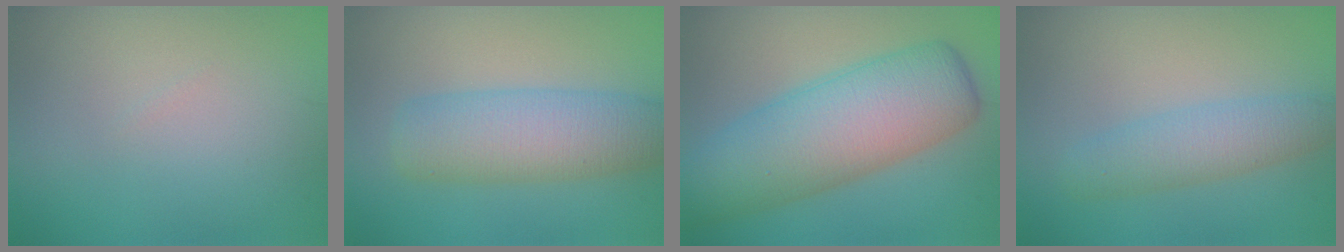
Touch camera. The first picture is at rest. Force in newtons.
{"total": 6.5, "press": 6.5, "slide": 0.2}
{"total": 10.2, "press": 10.2, "slide": 0.2}
{"total": 3.6, "press": 3.6, "slide": 0.1}